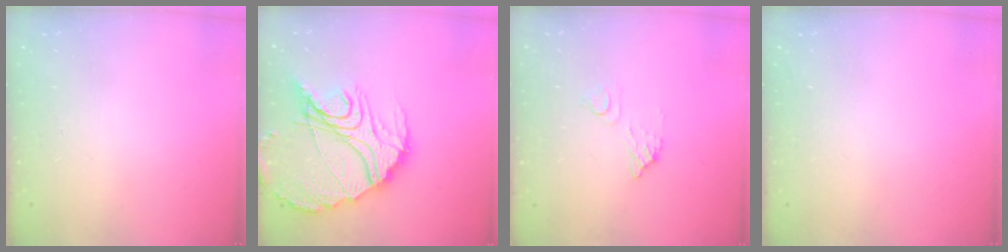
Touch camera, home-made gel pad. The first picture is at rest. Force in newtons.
{"total": 22.4, "press": 22.3, "slide": 1.9}
{"total": 5.6, "press": 5.6, "slide": 0.3}
{"total": 0.0}